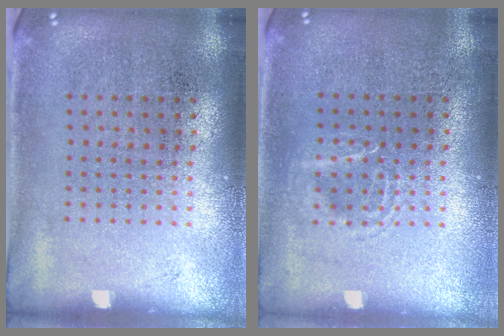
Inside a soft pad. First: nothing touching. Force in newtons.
{"total": 1.4, "press": 1.4, "slide": 0.2}